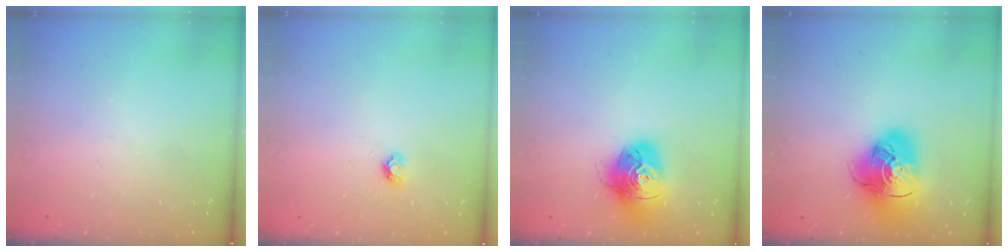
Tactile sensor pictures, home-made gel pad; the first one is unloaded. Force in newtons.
{"total": 4.2, "press": 4.2, "slide": 0.4}
{"total": 16.9, "press": 16.9, "slide": 1.7}
{"total": 17.3, "press": 17.2, "slide": 2.0}